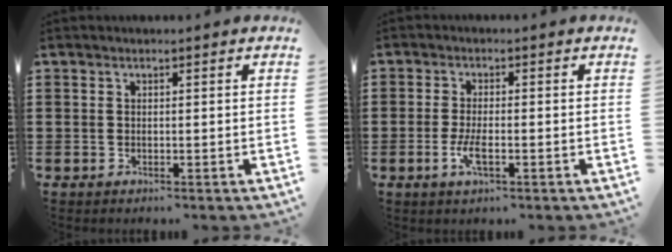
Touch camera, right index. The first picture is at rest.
{"total": 3.6, "force": [-1.3, 0.9, 3.2], "torque": [-0.065, -0.003, -0.027]}